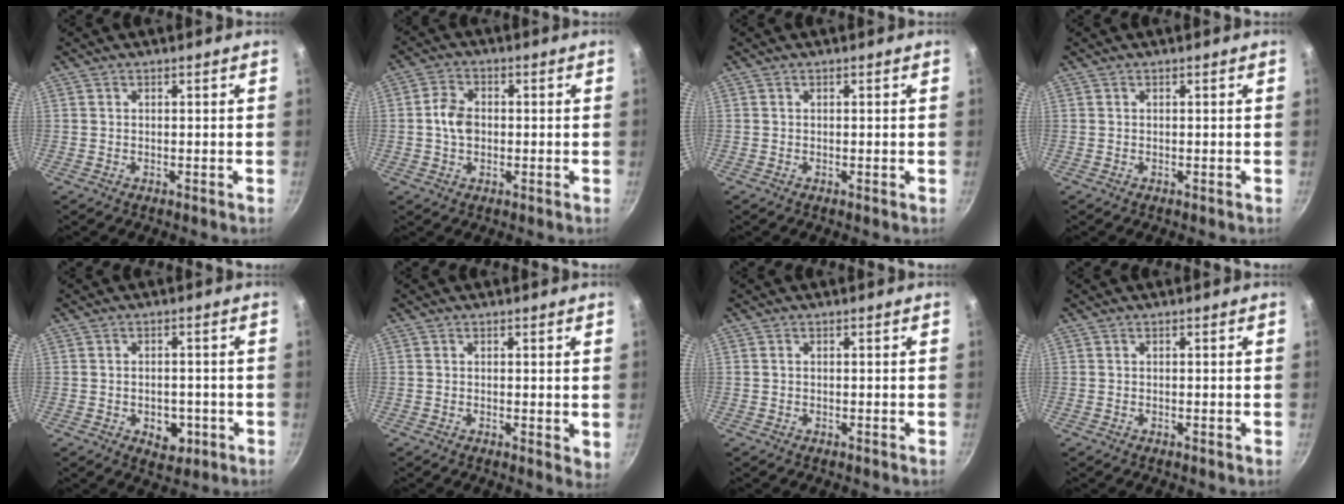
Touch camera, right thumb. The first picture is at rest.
{"total": 5.4, "force": [-0.2, 4.0, 3.7], "torque": [-0.058, 0.013, -0.010]}
{"total": 0.0}
{"total": 0.0}
{"total": 5.6, "force": [-1.8, 3.8, 3.6], "torque": [-0.031, 0.007, -0.018]}
{"total": 2.7, "force": [0.6, 1.2, 2.4], "torque": [-0.024, -0.005, 0.006]}
{"total": 0.0}
{"total": 0.0}